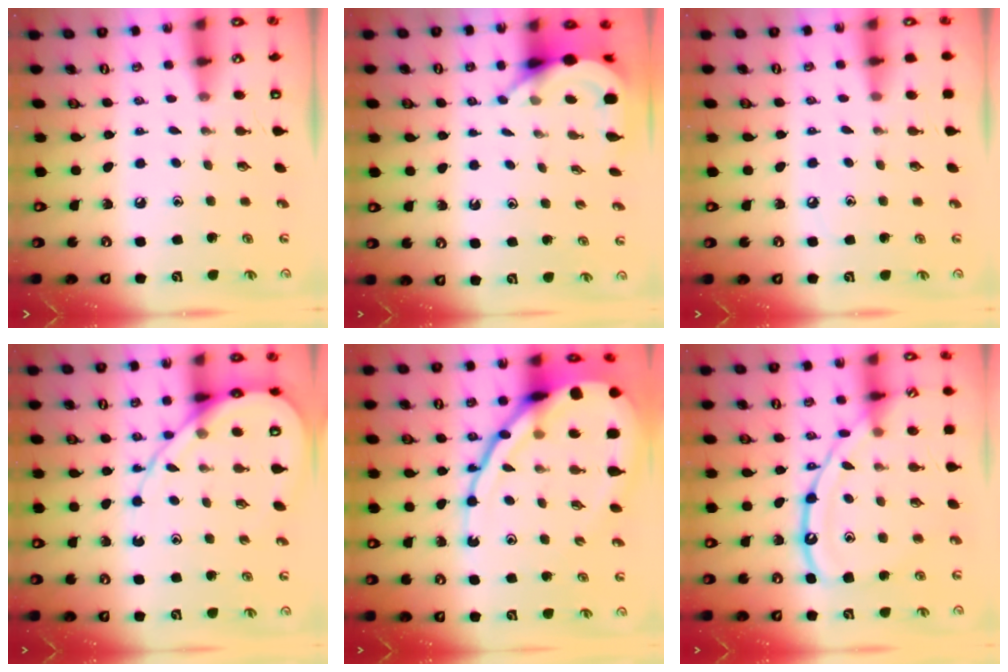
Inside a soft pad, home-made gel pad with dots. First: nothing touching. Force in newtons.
{"total": 5.8, "press": 5.8, "slide": 0.5}
{"total": 2.7, "press": 2.7, "slide": 0.4}
{"total": 11.5, "press": 11.5, "slide": 1.2}
{"total": 19.1, "press": 18.9, "slide": 2.0}
{"total": 14.7, "press": 14.7, "slide": 1.3}